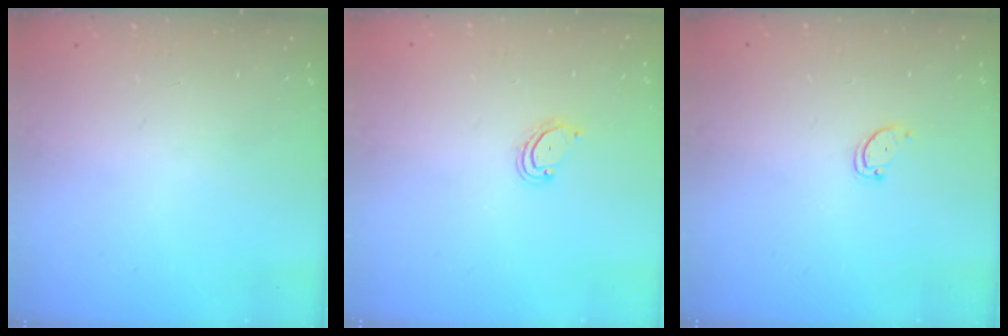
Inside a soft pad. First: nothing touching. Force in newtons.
{"total": 2.8, "press": 2.8, "slide": 0.2}
{"total": 2.3, "press": 2.3, "slide": 0.4}